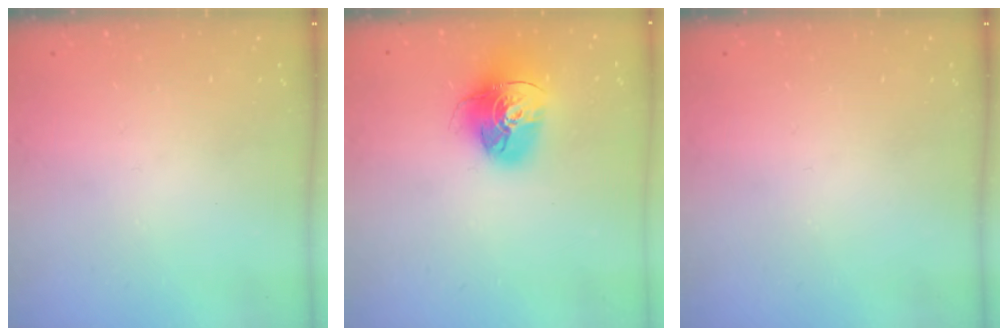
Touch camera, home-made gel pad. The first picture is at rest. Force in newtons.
{"total": 15.3, "press": 15.3, "slide": 1.5}
{"total": 0.0}